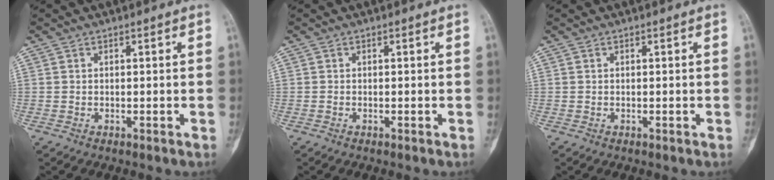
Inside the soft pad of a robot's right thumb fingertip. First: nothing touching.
{"total": 0.0}
{"total": 0.0}